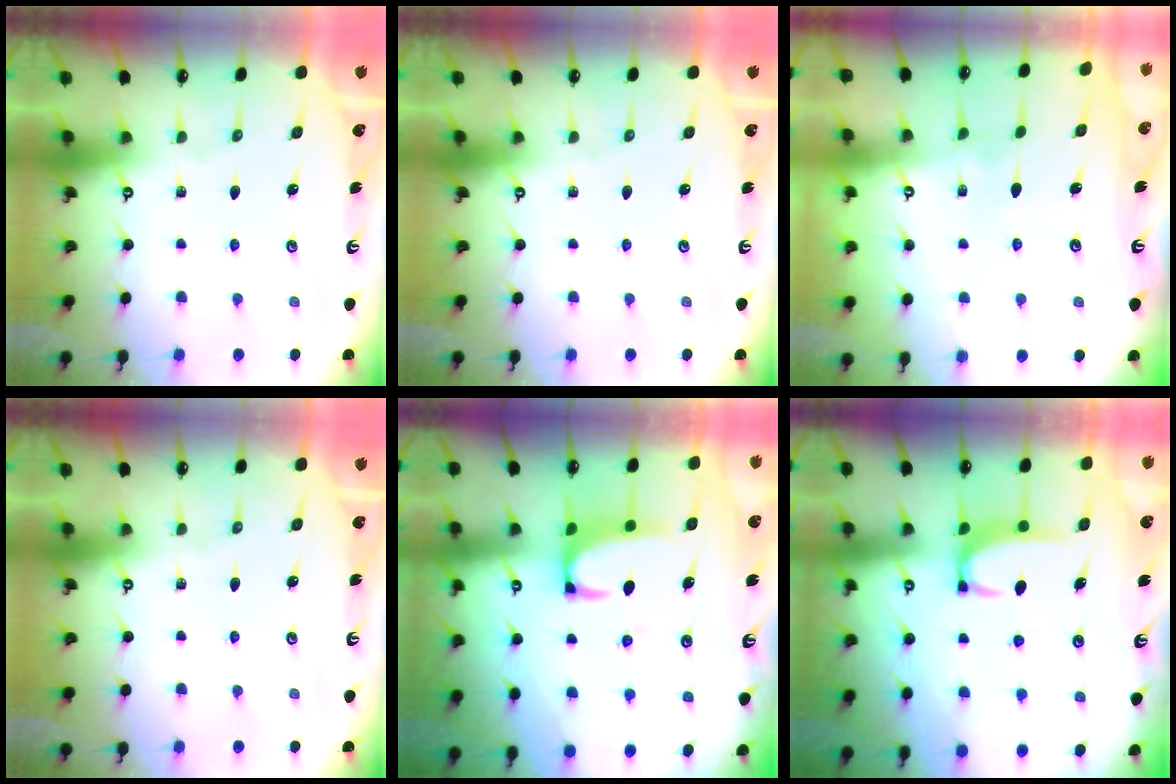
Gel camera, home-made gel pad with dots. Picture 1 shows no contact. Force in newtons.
{"total": 0.0}
{"total": 2.9, "press": 2.8, "slide": 0.5}
{"total": 0.0}
{"total": 2.5, "press": 2.4, "slide": 0.8}
{"total": 2.6, "press": 2.6, "slide": 0.5}